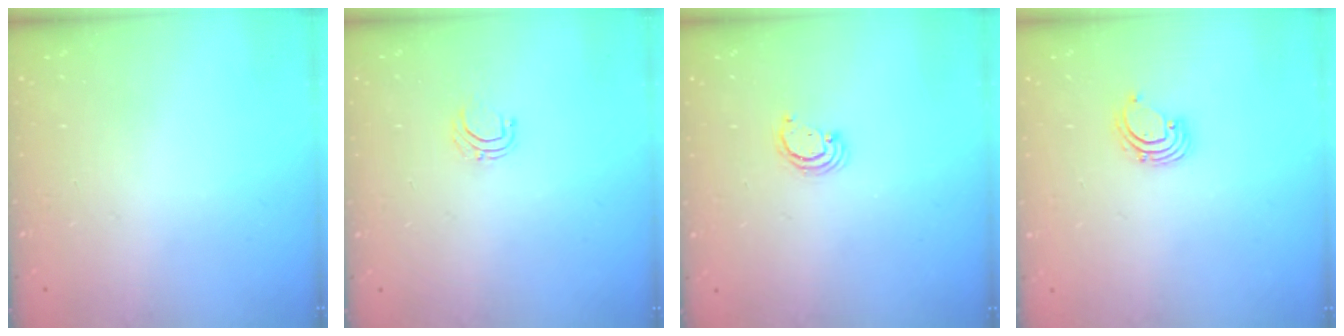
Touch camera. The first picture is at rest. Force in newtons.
{"total": 3.8, "press": 3.8, "slide": 0.2}
{"total": 2.6, "press": 2.6, "slide": 0.3}
{"total": 2.3, "press": 2.3, "slide": 0.2}